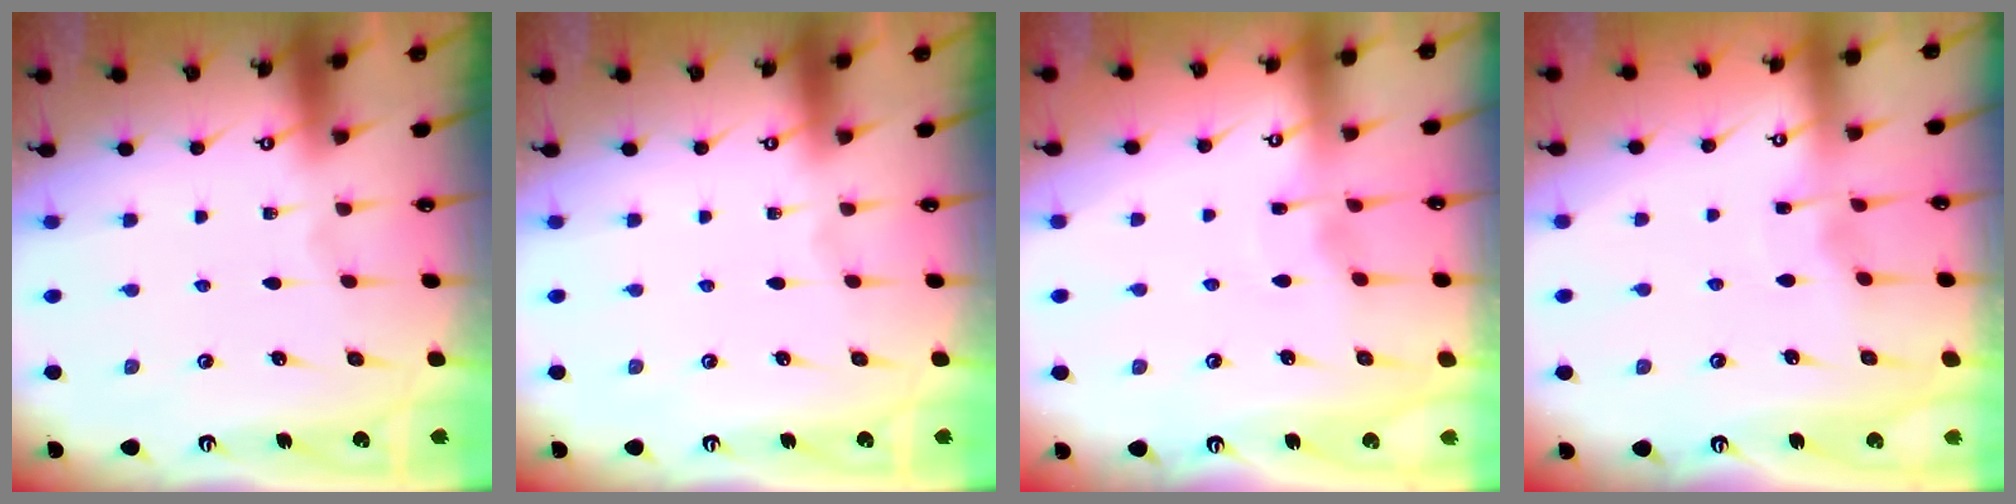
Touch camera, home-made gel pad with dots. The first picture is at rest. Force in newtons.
{"total": 0.0}
{"total": 2.9, "press": 2.8, "slide": 0.4}
{"total": 2.9, "press": 2.9, "slide": 0.2}